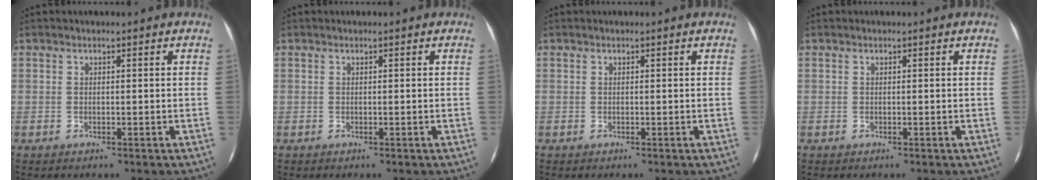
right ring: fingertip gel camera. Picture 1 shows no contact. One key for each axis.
{"total": 0.0}
{"total": 0.0}
{"total": 0.0}